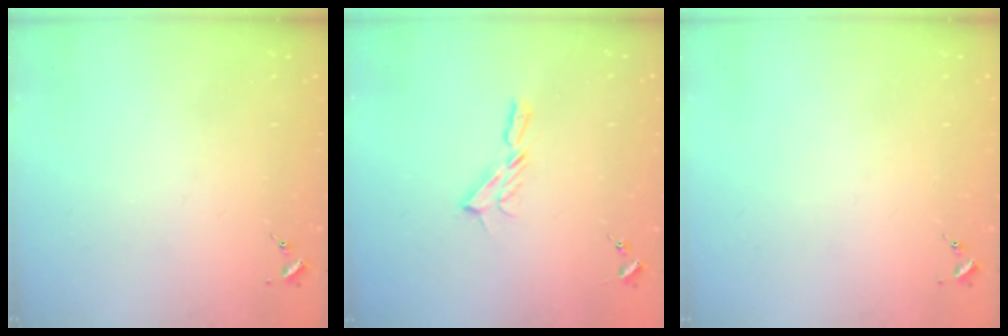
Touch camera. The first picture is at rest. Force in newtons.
{"total": 5.9, "press": 5.9, "slide": 0.5}
{"total": 0.0}